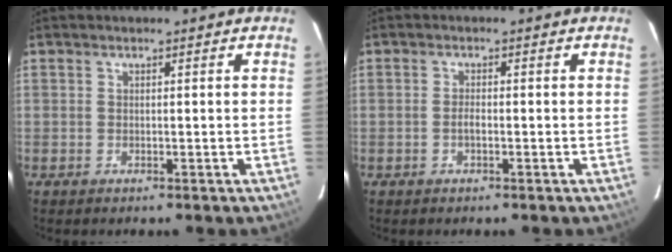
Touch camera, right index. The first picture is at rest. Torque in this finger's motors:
{"motor_torque": [0.36, -0.06, 0.14, 0.04]}